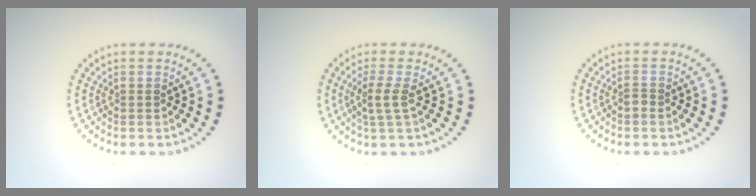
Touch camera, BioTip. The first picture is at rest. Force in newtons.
{"total": 1.9, "press": 1.4, "slide": 1.2}
{"total": 0.7, "press": 0.5, "slide": 0.4}